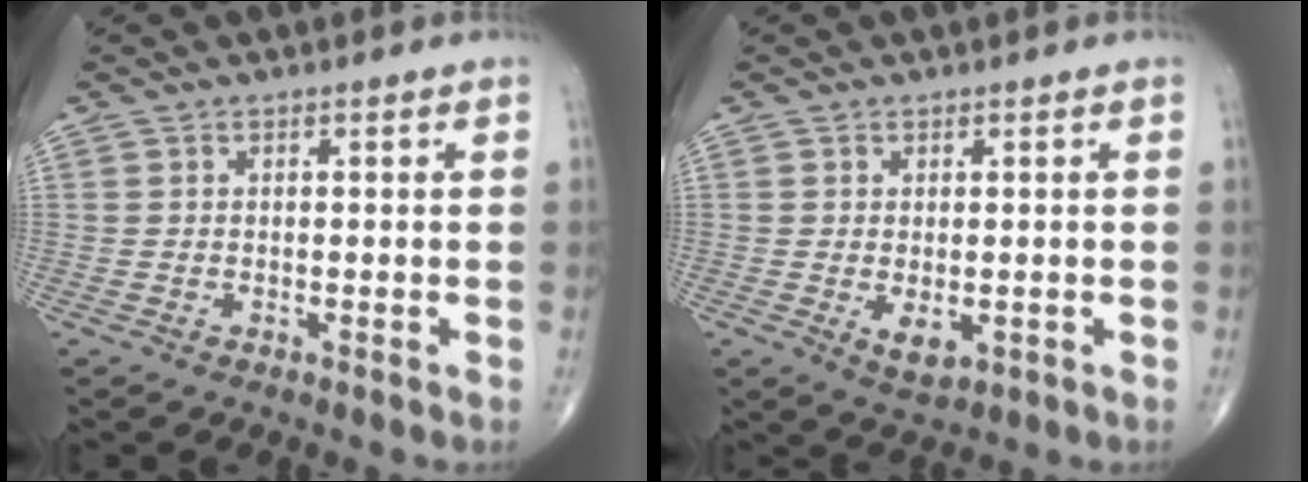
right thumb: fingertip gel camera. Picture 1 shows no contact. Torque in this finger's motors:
{"motor_torque": [-0.38, -0.06, 0.27, 0.28, 0.12]}